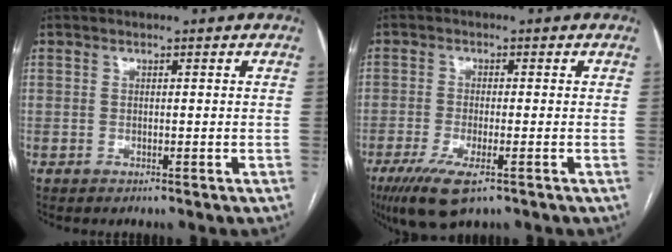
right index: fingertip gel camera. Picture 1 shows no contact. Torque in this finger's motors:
{"motor_torque": [1.01, -0.51, 0.45, 0.11]}